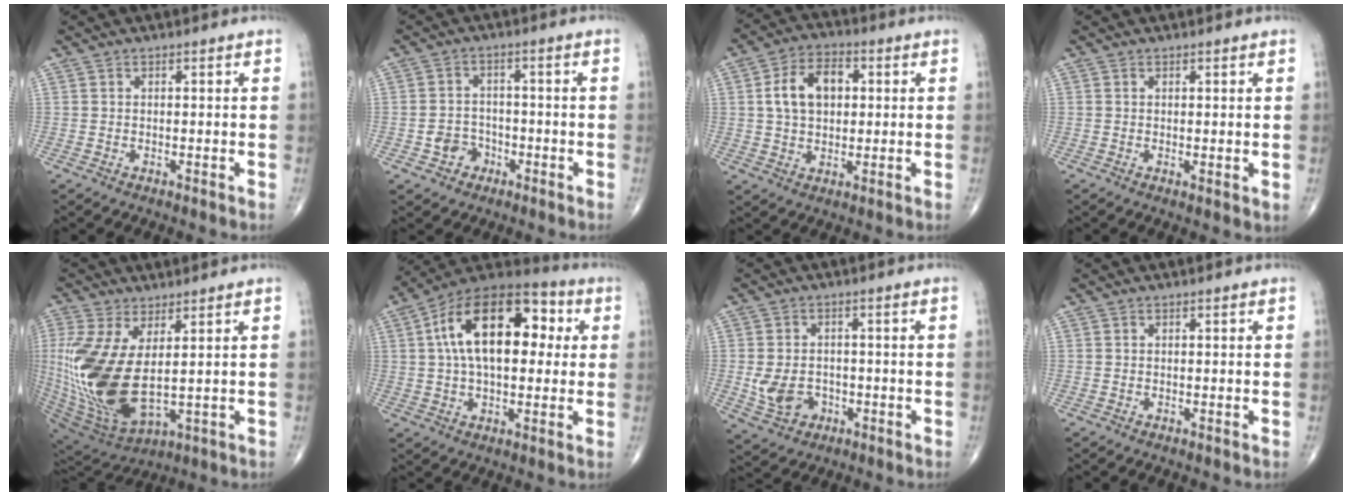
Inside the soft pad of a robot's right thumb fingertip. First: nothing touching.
{"total": 4.7, "force": [-2.2, 4.0, 1.2], "torque": [0.005, 0.022, -0.036]}
{"total": 10.1, "force": [1.7, 6.7, 7.4], "torque": [-0.115, 0.012, 0.027]}
{"total": 1.4, "force": [0.3, 0.4, 1.3], "torque": [-0.025, -0.008, 0.003]}
{"total": 18.7, "force": [1.4, 8.9, 16.4], "torque": [-0.373, -0.029, 0.050]}
{"total": 20.8, "force": [4.1, 11.4, 16.9], "torque": [-0.254, 0.030, 0.053]}
{"total": 6.8, "force": [-1.6, 5.4, 3.8], "torque": [-0.056, 0.010, -0.019]}
{"total": 0.0}